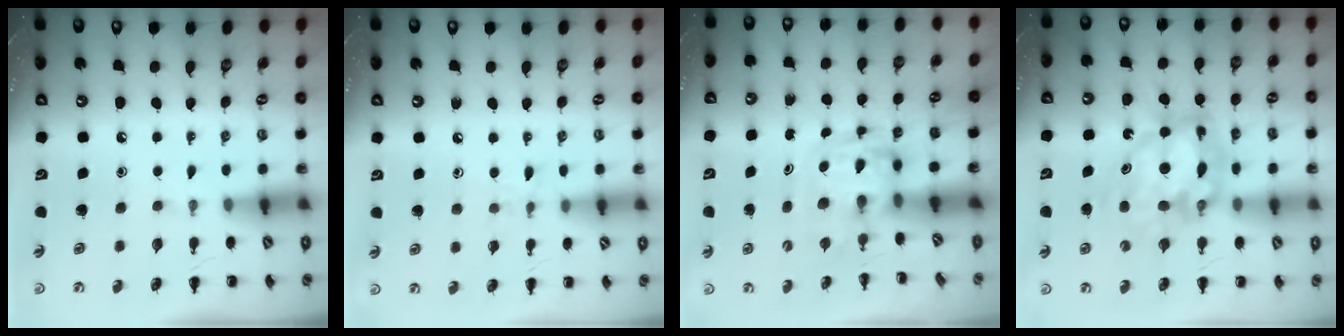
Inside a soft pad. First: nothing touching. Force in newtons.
{"total": 6.0, "press": 5.6, "slide": 2.1}
{"total": 3.3, "press": 3.3, "slide": 0.6}
{"total": 12.7, "press": 12.2, "slide": 3.6}